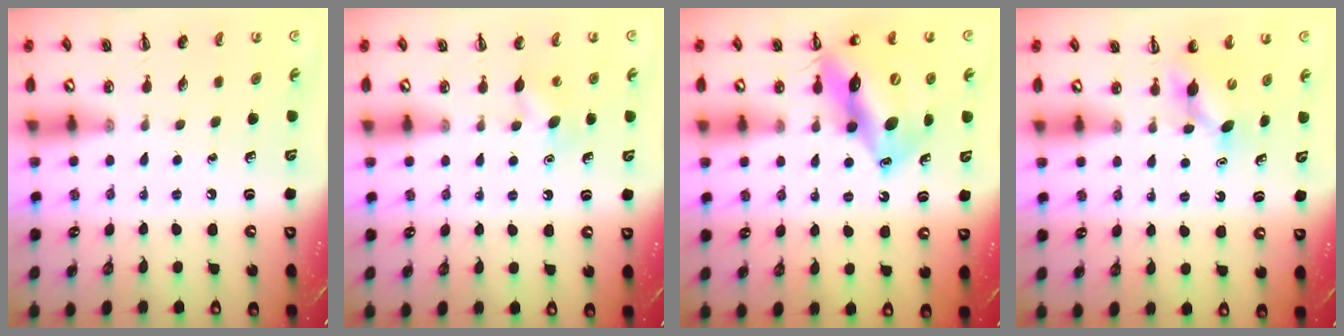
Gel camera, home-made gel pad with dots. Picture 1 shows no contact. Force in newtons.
{"total": 4.6, "press": 4.4, "slide": 1.2}
{"total": 15.7, "press": 15.1, "slide": 4.2}
{"total": 4.3, "press": 4.1, "slide": 1.2}